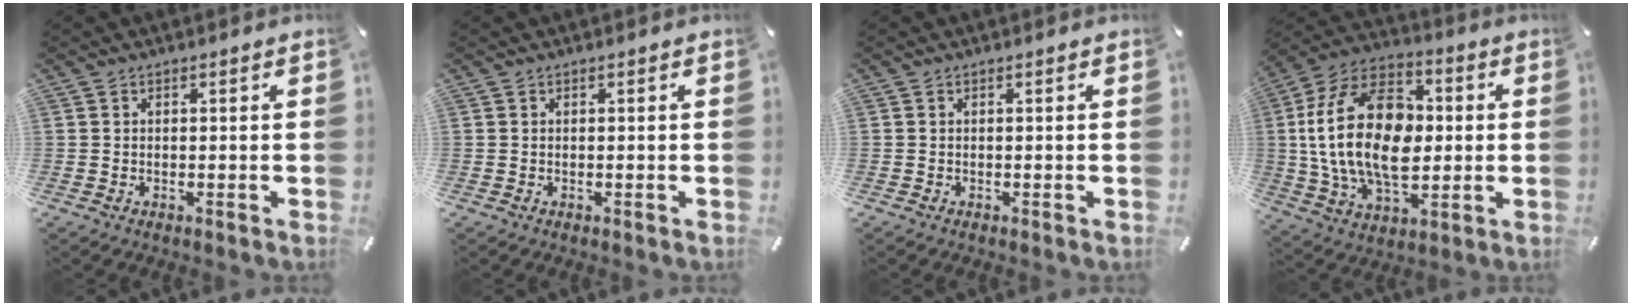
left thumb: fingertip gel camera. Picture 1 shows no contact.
{"total": 0.0}
{"total": 0.0}
{"total": 23.2, "force": [0.1, 15.6, 17.1], "torque": [-0.347, 0.008, -0.002]}